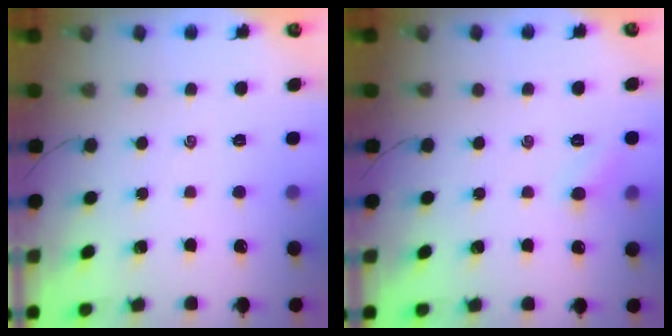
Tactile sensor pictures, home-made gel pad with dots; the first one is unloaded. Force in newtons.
{"total": 4.8, "press": 4.5, "slide": 1.5}